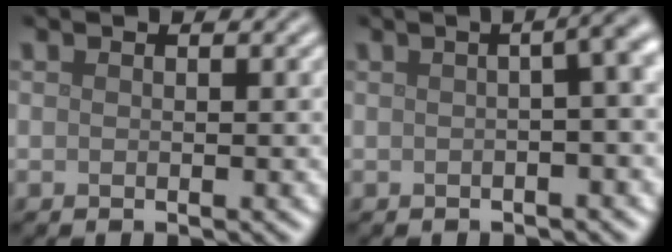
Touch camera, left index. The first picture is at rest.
{"total": 6.9, "force": [0.8, 2.9, 6.2], "torque": [-0.028, 0.029, -0.005]}